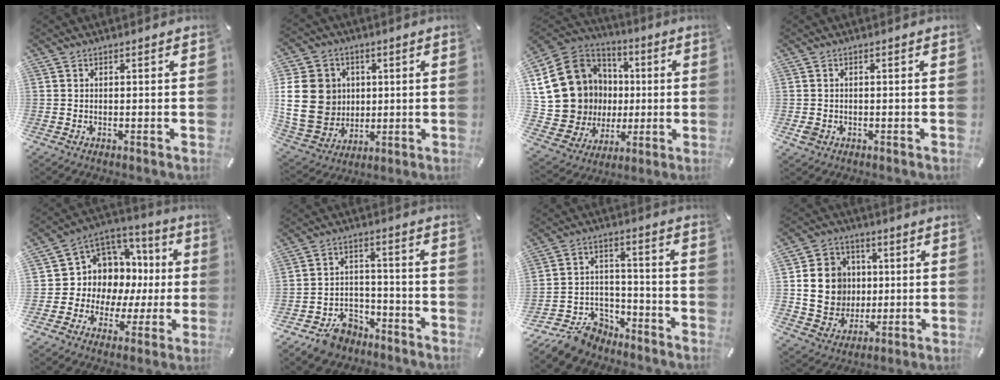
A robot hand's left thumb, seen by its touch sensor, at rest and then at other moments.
{"total": 17.1, "force": [1.9, 15.0, 8.0], "torque": [-0.176, 0.001, 0.039]}
{"total": 20.4, "force": [2.4, 18.9, 7.1], "torque": [-0.141, -0.014, 0.091]}
{"total": 2.0, "force": [-0.6, 1.6, 1.0], "torque": [-0.017, 0.003, -0.011]}
{"total": 9.1, "force": [2.4, 8.7, 0.8], "torque": [-0.026, -0.060, 0.061]}
{"total": 9.6, "force": [-6.7, 5.9, 3.4], "torque": [-0.051, 0.053, -0.119]}
{"total": 11.2, "force": [-8.8, 6.1, 3.3], "torque": [-0.056, 0.052, -0.164]}
{"total": 13.9, "force": [1.1, 12.8, 5.4], "torque": [-0.102, 0.010, 0.030]}